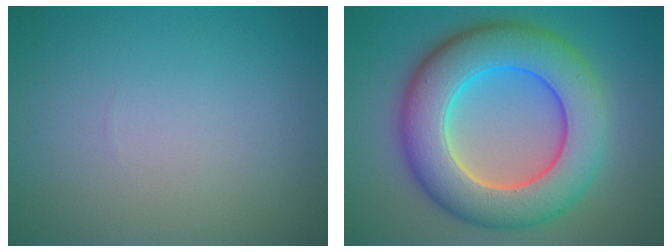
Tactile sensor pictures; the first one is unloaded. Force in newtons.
{"total": 10.8, "press": 10.8, "slide": 0.6}